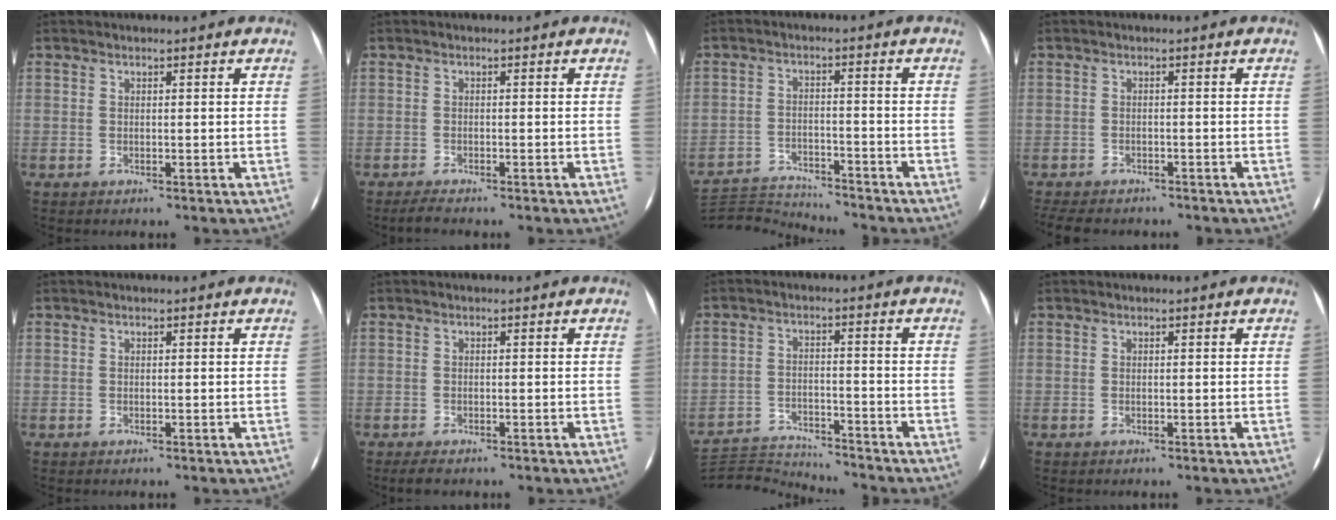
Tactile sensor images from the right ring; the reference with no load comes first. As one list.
[{"total": 2.4, "force": [-2.1, 0.3, 1.1], "torque": [-0.031, -0.005, -0.037]}, {"total": 13.1, "force": [-12.6, 1.7, 3.1], "torque": [-0.083, 0.007, -0.208]}, {"total": 6.6, "force": [-5.6, 2.6, 2.5], "torque": [-0.068, -0.007, -0.086]}, {"total": 0.0}, {"total": 2.6, "force": [-2.0, 0.9, 1.4], "torque": [-0.030, -0.009, -0.032]}, {"total": 13.8, "force": [-13.3, 1.5, 3.3], "torque": [-0.086, 0.006, -0.221]}, {"total": 0.0}]